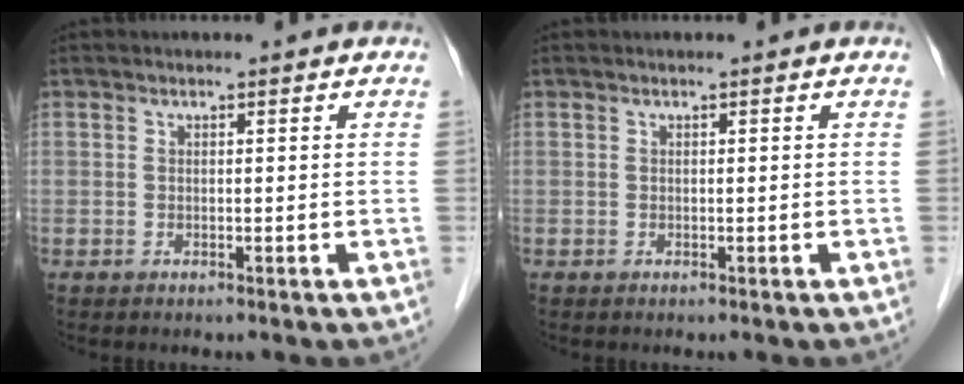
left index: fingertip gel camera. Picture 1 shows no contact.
{"total": 0.0}